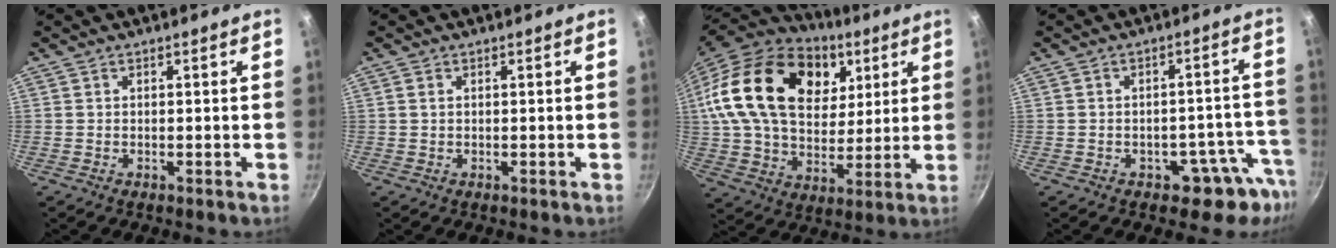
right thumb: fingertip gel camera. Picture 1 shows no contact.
{"total": 0.8, "force": [0.2, 0.5, 0.5], "torque": [-0.011, 0.002, 0.003]}
{"total": 29.3, "force": [10.5, 19.4, 19.3], "torque": [-0.330, -0.008, 0.177]}
{"total": 8.6, "force": [-4.9, 5.6, 4.2], "torque": [0.026, 0.053, -0.049]}